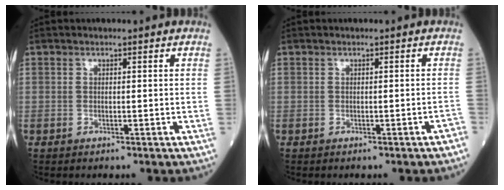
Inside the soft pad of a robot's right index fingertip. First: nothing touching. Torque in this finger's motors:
{"motor_torque": [-0.02, 0.02, 0.00, 0.00]}